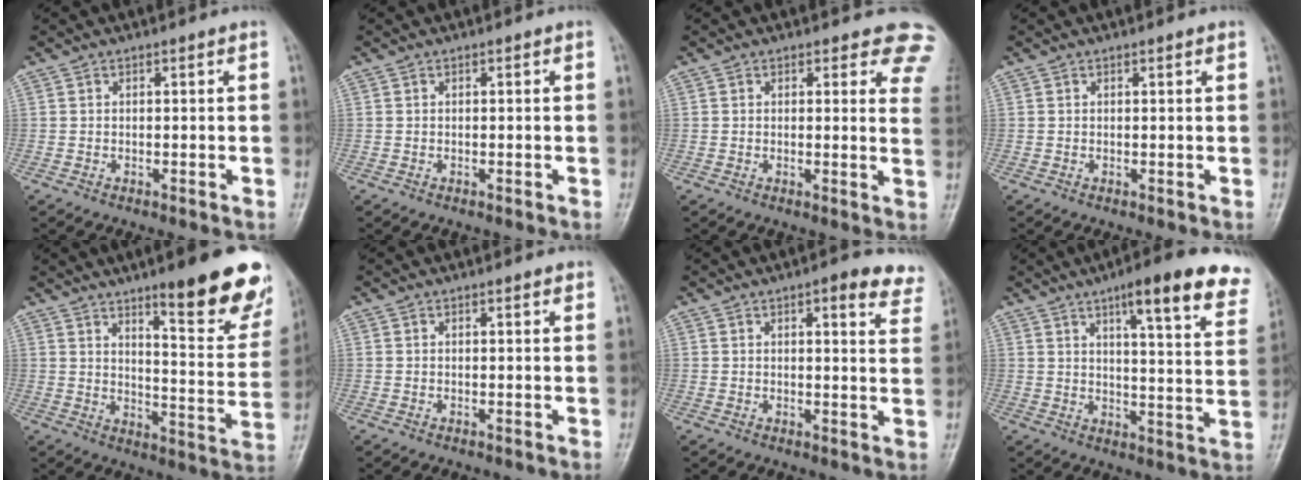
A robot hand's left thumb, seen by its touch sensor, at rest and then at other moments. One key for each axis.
{"total": 0.0}
{"total": 8.4, "fx": 7.0, "fy": 3.4, "fz": 3.2, "tx": 0.014, "ty": -0.030, "tz": 0.046}
{"total": 0.6, "fx": 0.5, "fy": 0.1, "fz": 0.4, "tx": -0.007, "ty": -0.001, "tz": 0.005}
{"total": 18.6, "fx": 11.8, "fy": 3.9, "fz": 13.9, "tx": -0.136, "ty": -0.073, "tz": 0.165}
{"total": 1.1, "fx": 0.8, "fy": 0.2, "fz": 0.7, "tx": -0.008, "ty": -0.003, "tz": 0.010}
{"total": 8.5, "fx": 6.0, "fy": 2.6, "fz": 5.3, "tx": -0.035, "ty": -0.024, "tz": 0.056}
{"total": 18.0, "fx": 11.5, "fy": 4.0, "fz": 13.3, "tx": -0.144, "ty": -0.042, "tz": 0.140}